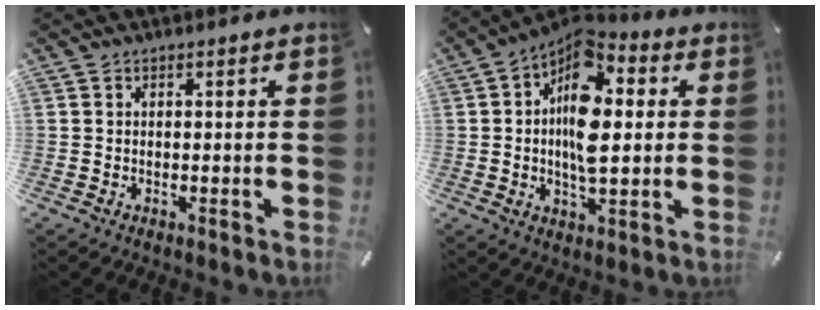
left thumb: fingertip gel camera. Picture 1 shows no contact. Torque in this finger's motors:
{"motor_torque": [2.59, 2.42, 0.54, -0.23, 0.24]}